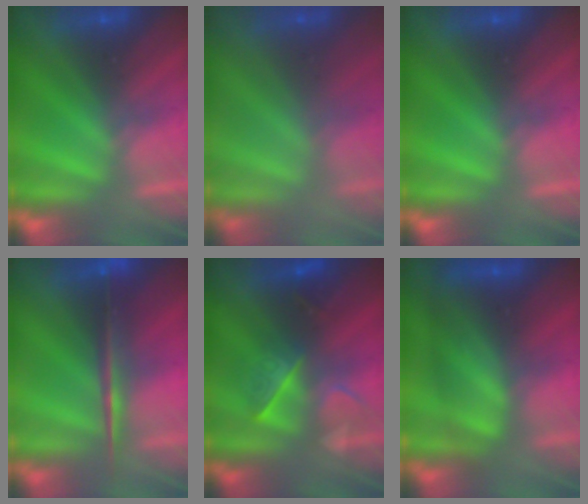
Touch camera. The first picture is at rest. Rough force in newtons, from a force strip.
{"total": 2.0}
{"total": 0.0}
{"total": 5.6}
{"total": 2.6}
{"total": 6.7}